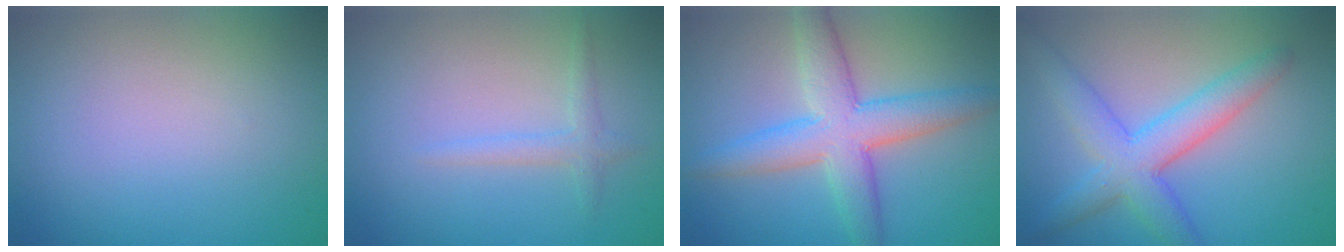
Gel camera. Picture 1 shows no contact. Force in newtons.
{"total": 1.5, "press": 1.4, "slide": 0.1}
{"total": 6.3, "press": 6.3, "slide": 0.4}
{"total": 5.5, "press": 5.5, "slide": 0.1}